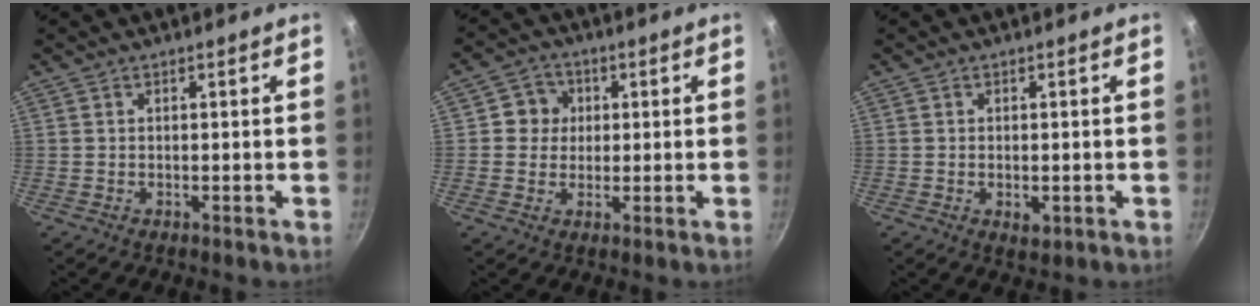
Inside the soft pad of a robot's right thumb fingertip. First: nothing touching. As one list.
[{"total": 5.2, "force": [0.9, 4.9, 1.4], "torque": [0.013, 0.005, 0.005]}, {"total": 2.5, "force": [-0.5, 1.5, 2.0], "torque": [-0.030, -0.006, -0.007]}]